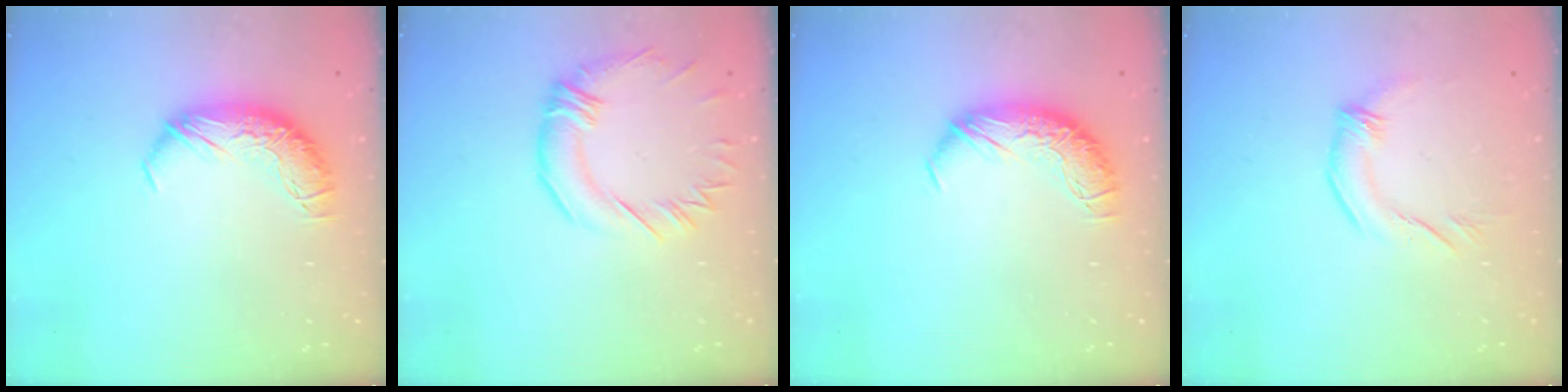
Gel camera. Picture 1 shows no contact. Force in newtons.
{"total": 1.5, "press": 0.9, "slide": 1.1}
{"total": 0.0}
{"total": 1.5, "press": 1.2, "slide": 0.8}